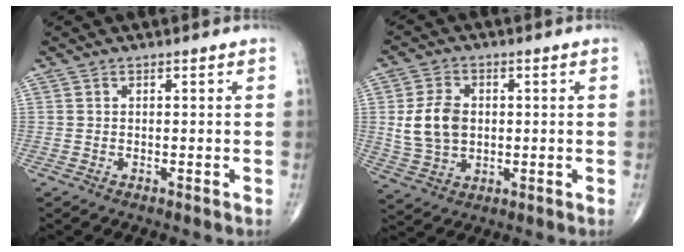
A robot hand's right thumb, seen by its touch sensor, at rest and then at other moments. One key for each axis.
{"total": 9.2, "fx": 0.7, "fy": 6.7, "fz": 6.3, "tx": -0.106, "ty": 0.001, "tz": 0.019}